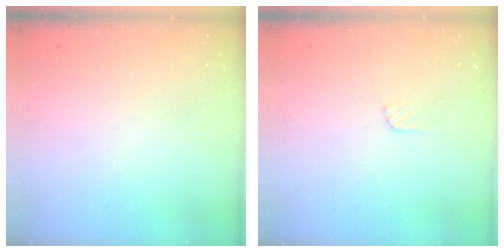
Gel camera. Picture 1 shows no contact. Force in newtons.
{"total": 5.5, "press": 5.5, "slide": 0.4}